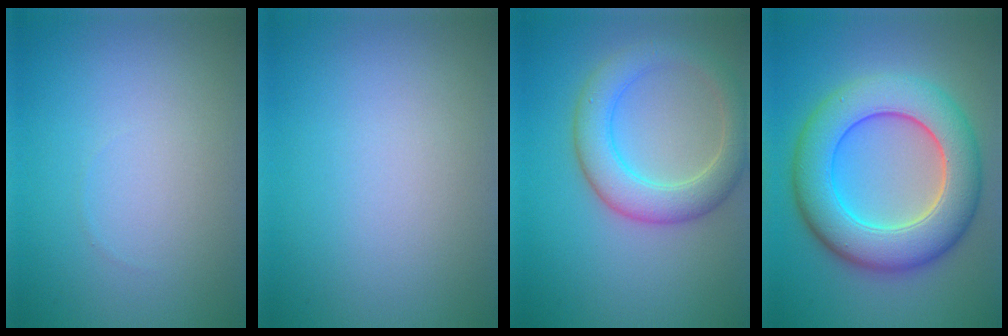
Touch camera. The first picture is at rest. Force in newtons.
{"total": 0.0}
{"total": 5.0, "press": 5.0, "slide": 0.2}
{"total": 9.8, "press": 9.8, "slide": 0.7}